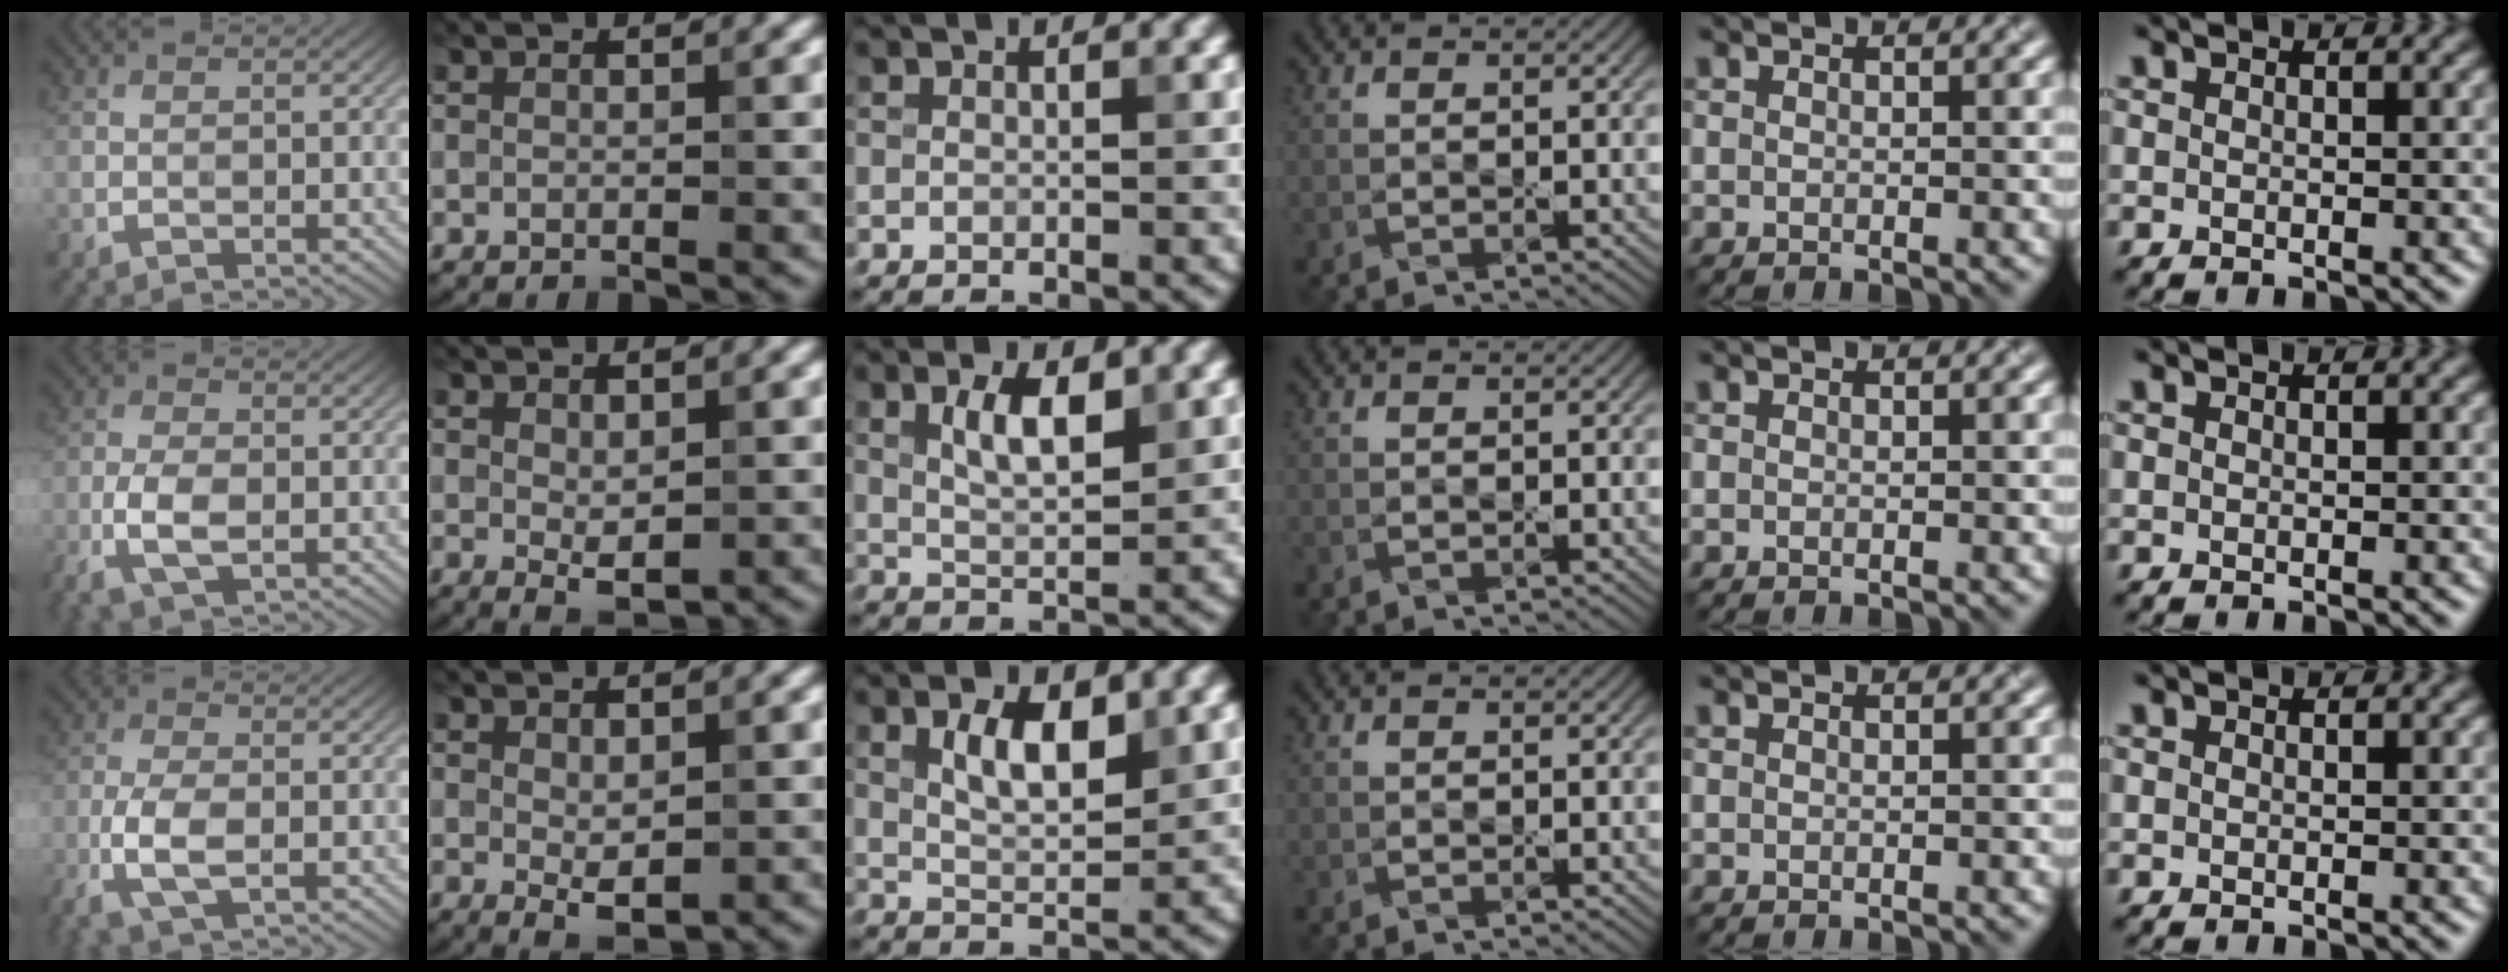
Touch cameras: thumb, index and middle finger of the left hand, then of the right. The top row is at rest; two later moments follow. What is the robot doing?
{"motion": "cut", "object": "origami paper"}